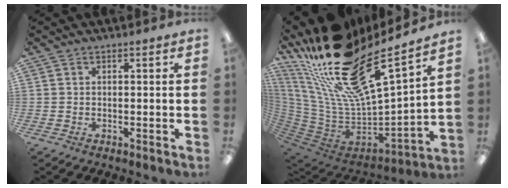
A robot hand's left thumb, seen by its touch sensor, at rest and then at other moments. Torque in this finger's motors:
{"motor_torque": [2.69, -0.34, 1.59, 0.04, 0.42]}